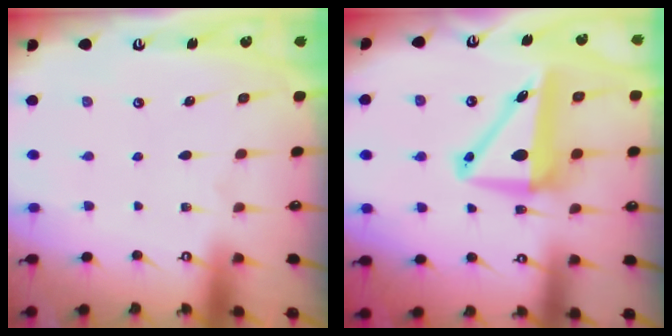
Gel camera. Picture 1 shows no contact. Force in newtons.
{"total": 8.5, "press": 8.2, "slide": 2.2}